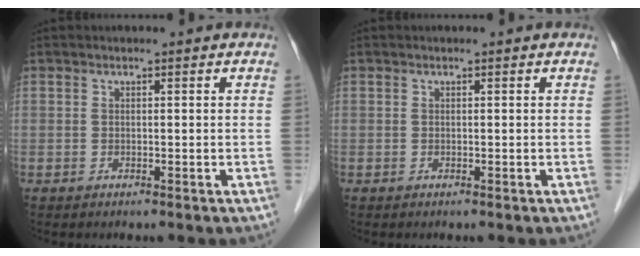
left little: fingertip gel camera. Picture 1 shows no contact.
{"total": 0.0}